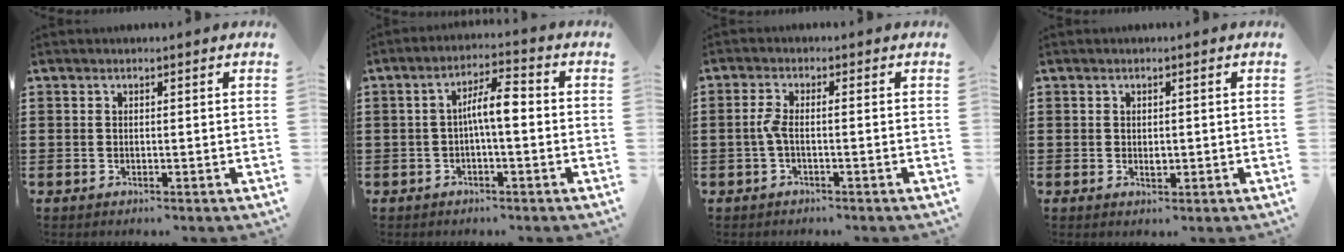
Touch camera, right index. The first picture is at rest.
{"total": 5.9, "force": [-0.3, 1.4, 5.7], "torque": [-0.106, 0.012, -0.009]}
{"total": 2.7, "force": [-0.9, 0.5, 2.5], "torque": [-0.062, -0.003, -0.022]}
{"total": 1.2, "force": [0.0, 0.7, 0.9], "torque": [-0.018, 0.003, -0.001]}